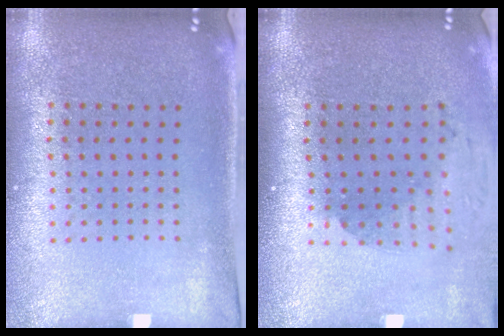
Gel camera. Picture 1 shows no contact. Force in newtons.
{"total": 1.9, "press": 1.5, "slide": 1.2}